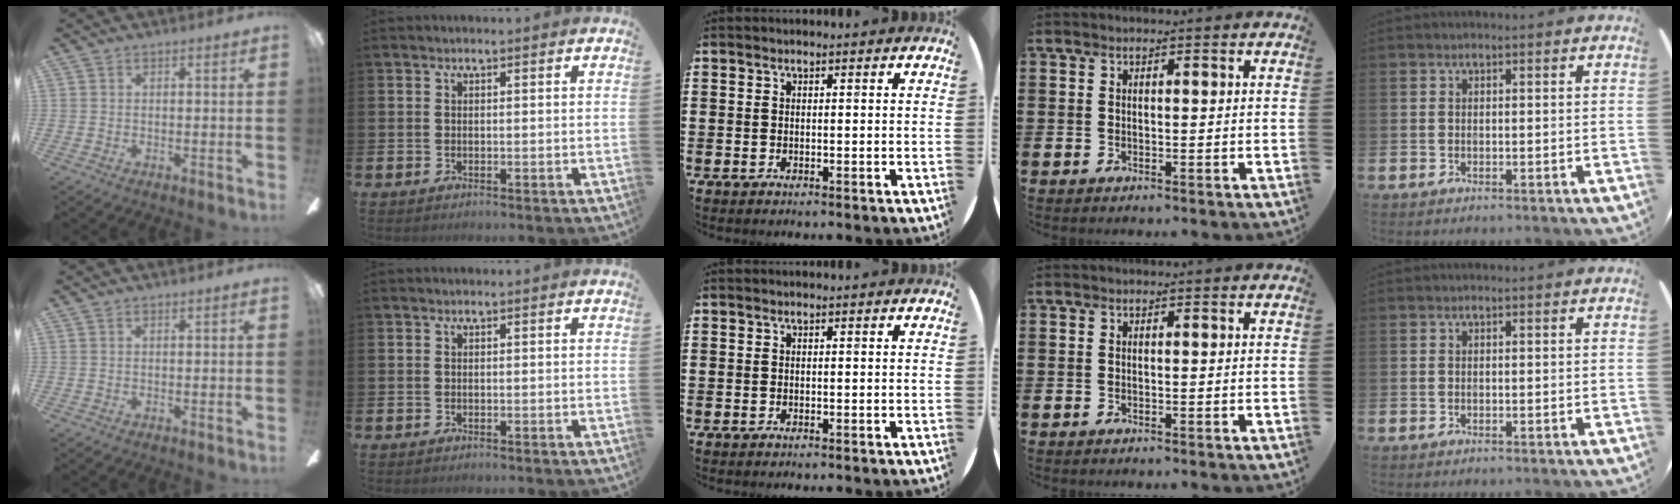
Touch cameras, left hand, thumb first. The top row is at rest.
{}